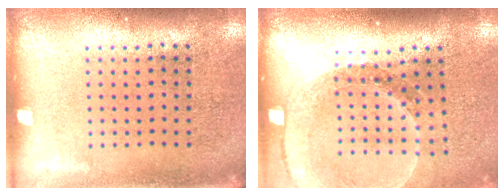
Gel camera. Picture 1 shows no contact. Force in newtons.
{"total": 1.6, "press": 1.6, "slide": 0.1}